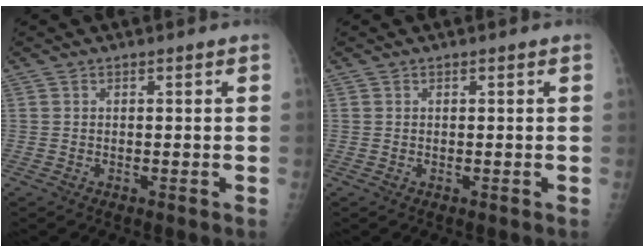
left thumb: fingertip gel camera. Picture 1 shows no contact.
{"total": 0.6, "force": [0.4, 0.2, 0.4], "torque": [-0.005, -0.001, 0.006]}